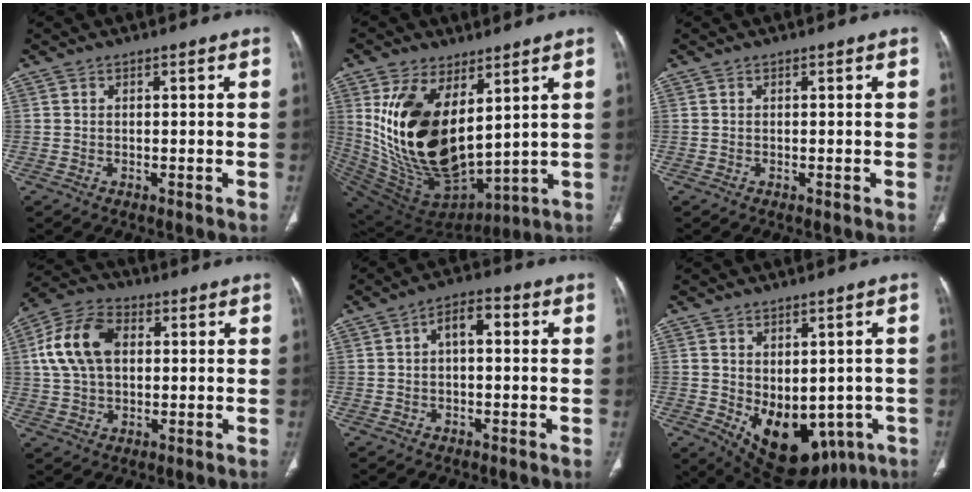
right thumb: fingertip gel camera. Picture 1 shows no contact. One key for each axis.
{"total": 21.8, "fx": 5.9, "fy": 11.8, "fz": 17.4, "tx": -0.303, "ty": -0.051, "tz": 0.136}
{"total": 0.0}
{"total": 12.8, "fx": 2.4, "fy": 8.5, "fz": 9.3, "tx": -0.177, "ty": 0.021, "tz": 0.038}
{"total": 5.4, "fx": 0.7, "fy": 2.9, "fz": 4.6, "tx": -0.066, "ty": 0.022, "tz": 0.003}
{"total": 15.8, "fx": -4.4, "fy": 10.3, "fz": 11.1, "tx": -0.130, "ty": -0.004, "tz": -0.031}